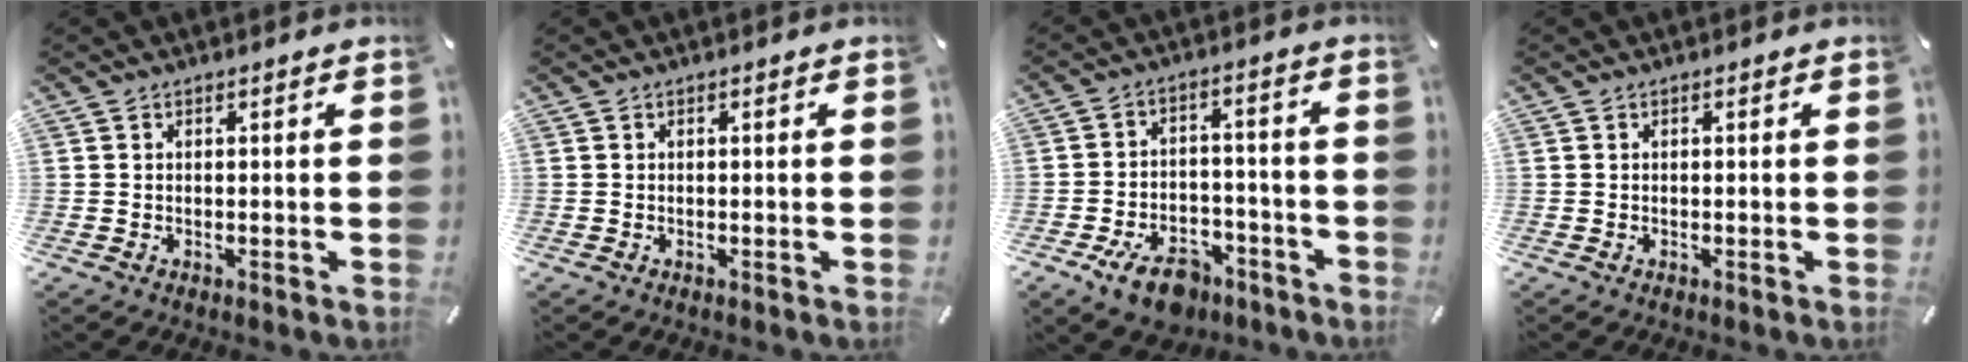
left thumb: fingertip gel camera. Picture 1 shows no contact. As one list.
[{"total": 0.0}, {"total": 10.2, "force": [-6.3, 6.1, 5.3], "torque": [-0.090, 0.047, -0.108]}, {"total": 0.0}]